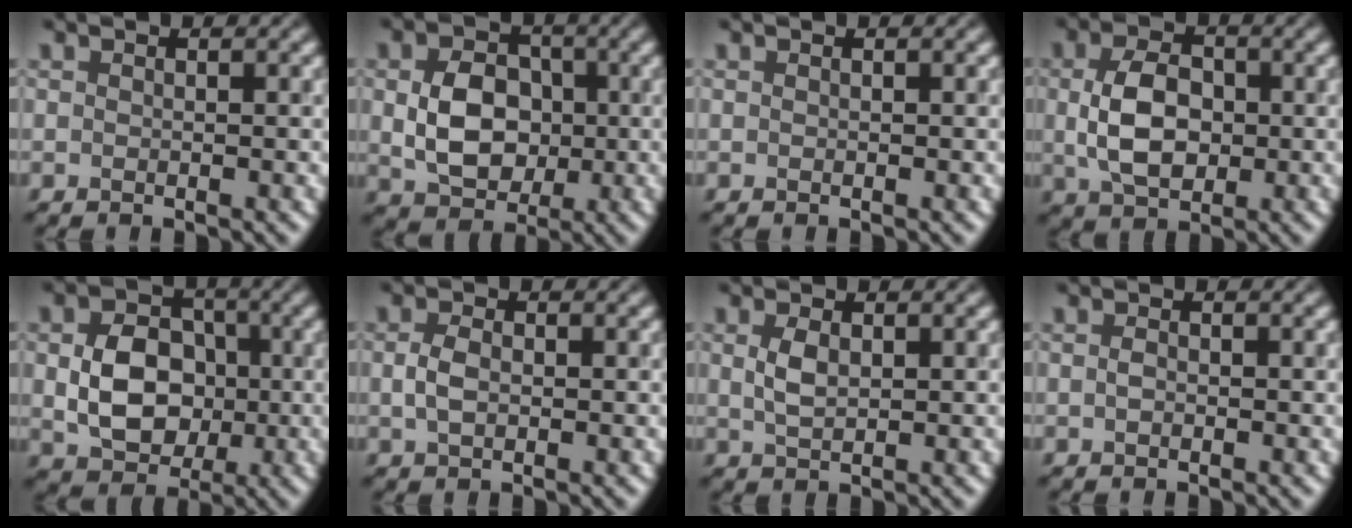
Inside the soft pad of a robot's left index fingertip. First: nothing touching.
{"total": 5.8, "force": [0.0, 4.4, 3.8], "torque": [-0.075, -0.003, 0.002]}
{"total": 0.0}
{"total": 5.3, "force": [0.0, 3.5, 4.0], "torque": [-0.081, 0.001, 0.001]}
{"total": 6.6, "force": [-0.2, 5.0, 4.3], "torque": [-0.080, -0.003, -0.001]}
{"total": 2.0, "force": [0.0, 1.3, 1.5], "torque": [-0.035, 0.001, -0.001]}
{"total": 2.0, "force": [0.5, 1.1, 1.6], "torque": [-0.040, 0.001, 0.012]}
{"total": 0.6, "force": [-0.1, 0.4, 0.5], "torque": [-0.012, 0.000, -0.002]}